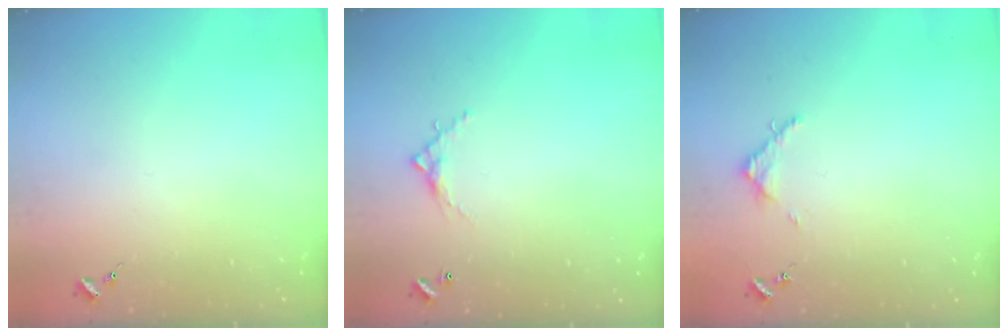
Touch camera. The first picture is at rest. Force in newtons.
{"total": 5.2, "press": 5.2, "slide": 0.2}
{"total": 3.1, "press": 3.1, "slide": 0.4}